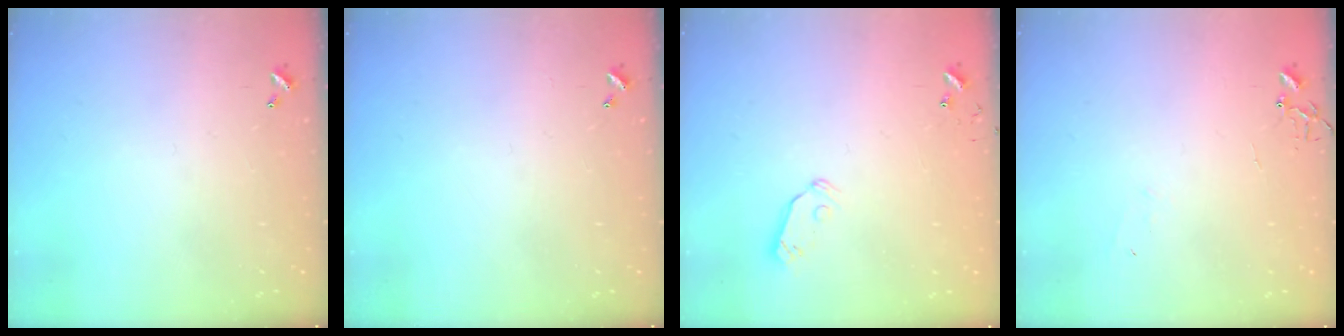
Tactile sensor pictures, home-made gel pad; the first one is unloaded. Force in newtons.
{"total": 0.0}
{"total": 4.6, "press": 4.6, "slide": 0.4}
{"total": 4.3, "press": 4.2, "slide": 0.5}